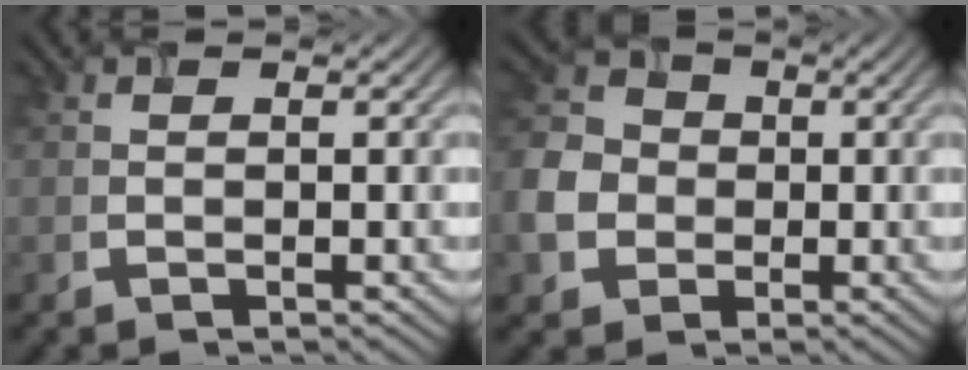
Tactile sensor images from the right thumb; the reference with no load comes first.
{"total": 6.1, "force": [-1.0, 5.4, 2.8], "torque": [-0.077, 0.001, -0.034]}